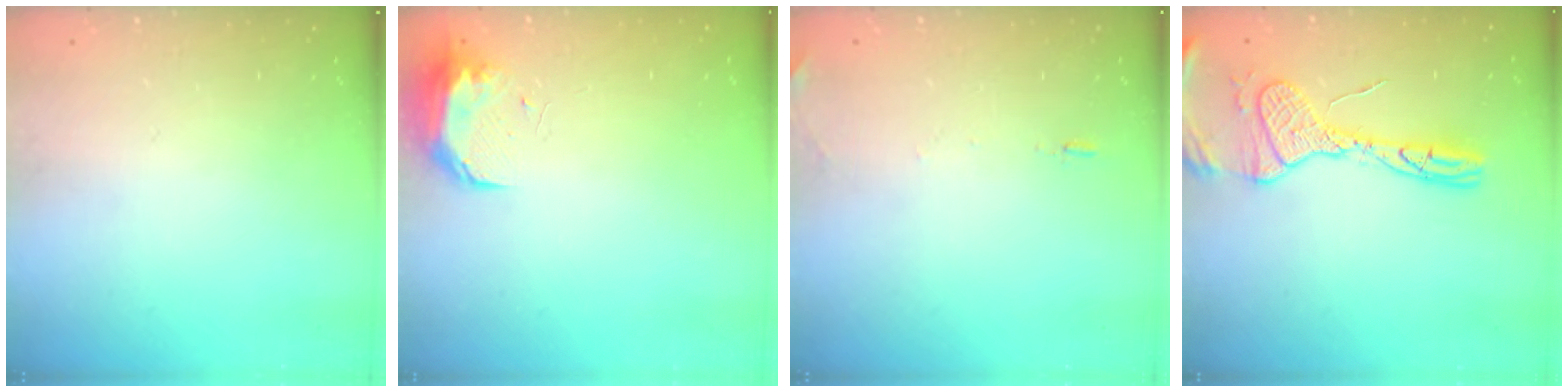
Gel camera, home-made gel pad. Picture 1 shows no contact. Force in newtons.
{"total": 8.9, "press": 8.8, "slide": 1.1}
{"total": 5.6, "press": 5.3, "slide": 1.8}
{"total": 14.2, "press": 14.2, "slide": 1.3}